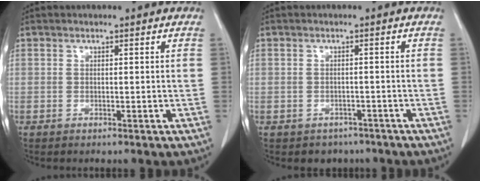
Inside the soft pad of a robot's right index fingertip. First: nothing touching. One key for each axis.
{"total": 3.3, "fx": -2.4, "fy": 2.4, "fz": -0.1, "tx": -0.001, "ty": 0.012, "tz": -0.032}